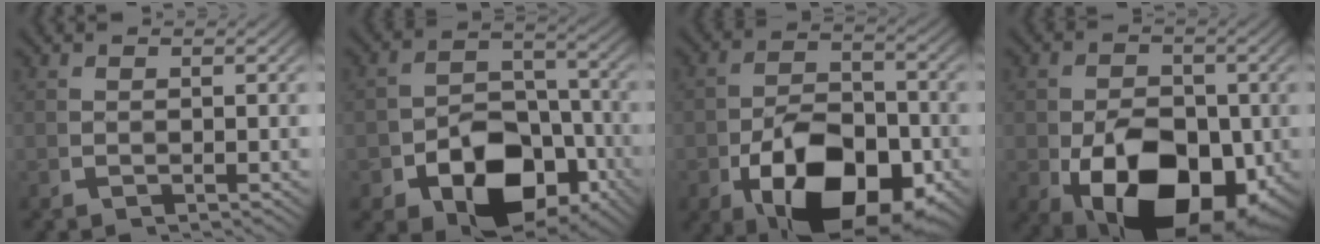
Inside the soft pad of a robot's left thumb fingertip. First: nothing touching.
{"total": 11.5, "force": [-3.8, 8.0, 7.4], "torque": [-0.125, -0.054, -0.038]}
{"total": 14.2, "force": [-3.7, 9.0, 10.4], "torque": [-0.189, -0.065, -0.031]}
{"total": 16.7, "force": [-3.7, 11.2, 11.9], "torque": [-0.215, -0.083, -0.016]}